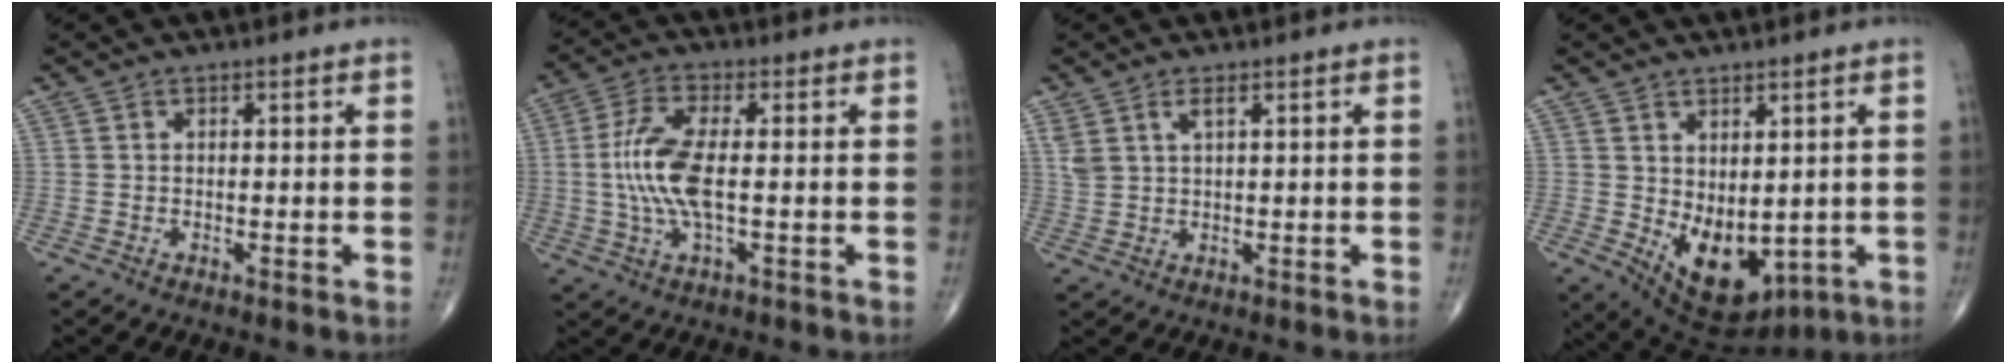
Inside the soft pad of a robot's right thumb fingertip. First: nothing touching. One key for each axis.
{"total": 9.9, "fx": -0.4, "fy": 3.3, "fz": 9.3, "tx": -0.215, "ty": 0.007, "tz": -0.011}
{"total": 3.2, "fx": 1.8, "fy": 1.1, "fz": 2.4, "tx": -0.054, "ty": -0.002, "tz": 0.042}
{"total": 11.4, "fx": -1.0, "fy": 6.6, "fz": 9.2, "tx": -0.122, "ty": -0.014, "tz": 0.018}